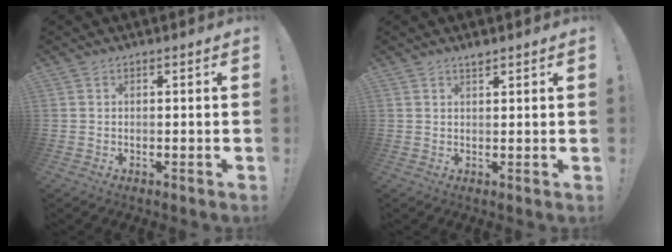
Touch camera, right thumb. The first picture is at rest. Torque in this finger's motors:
{"motor_torque": [-0.11, 0.19, 0.04, -0.10, -0.01]}